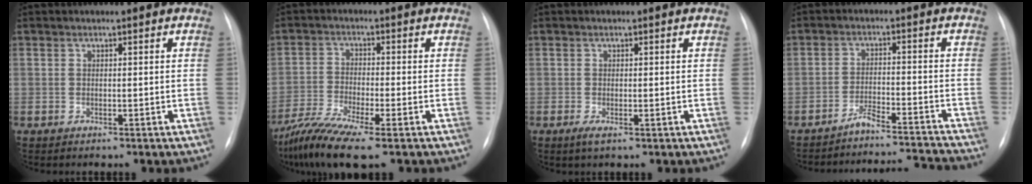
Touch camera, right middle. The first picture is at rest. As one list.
[{"total": 9.8, "force": [-7.0, 0.5, 6.9], "torque": [-0.136, -0.023, -0.125]}, {"total": 1.7, "force": [-0.7, 0.4, 1.5], "torque": [-0.028, -0.004, -0.010]}, {"total": 10.9, "force": [-10.7, -1.7, 0.7], "torque": [-0.004, 0.007, -0.157]}]